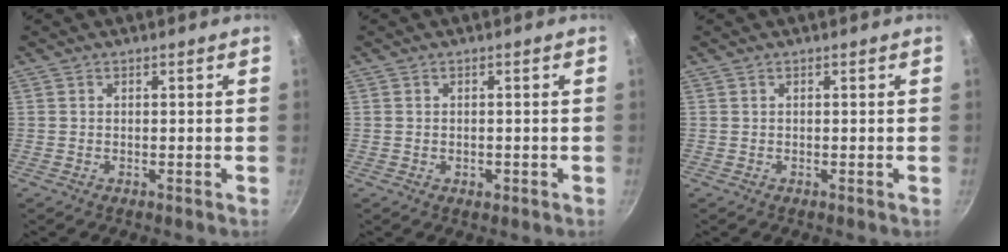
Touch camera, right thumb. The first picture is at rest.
{"total": 1.3, "force": [-0.4, 1.0, 0.7], "torque": [-0.004, 0.005, -0.003]}
{"total": 0.0}